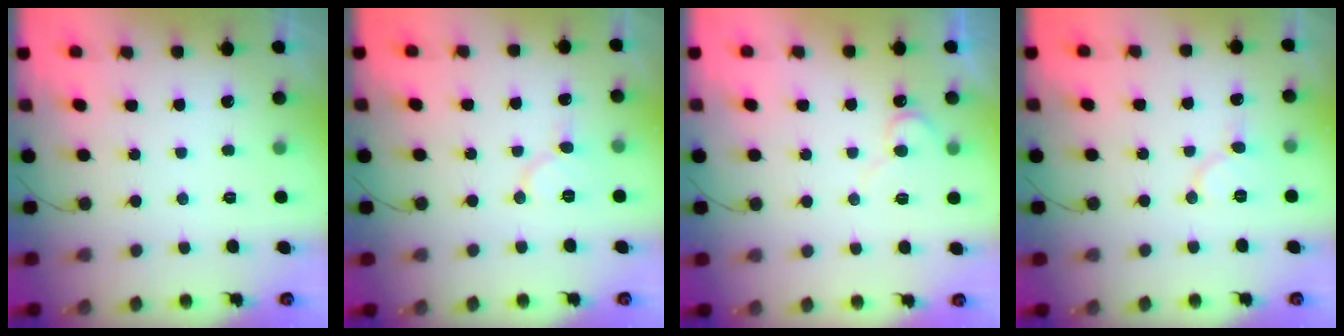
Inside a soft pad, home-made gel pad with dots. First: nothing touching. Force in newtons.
{"total": 7.0, "press": 7.0, "slide": 0.8}
{"total": 7.0, "press": 6.9, "slide": 0.7}
{"total": 7.0, "press": 7.0, "slide": 0.8}